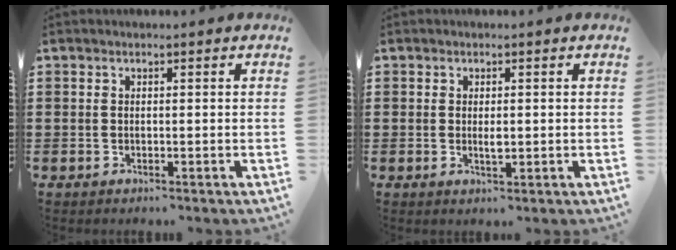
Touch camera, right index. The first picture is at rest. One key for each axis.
{"total": 1.7, "fx": 0.0, "fy": 0.5, "fz": 1.6, "tx": -0.030, "ty": 0.000, "tz": 0.000}